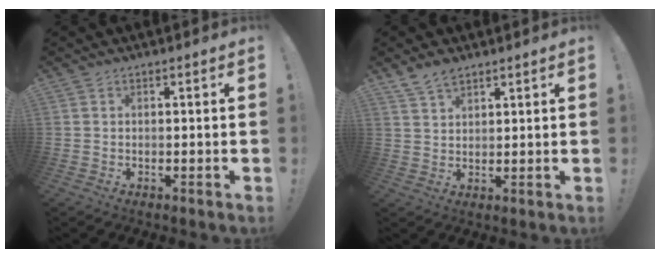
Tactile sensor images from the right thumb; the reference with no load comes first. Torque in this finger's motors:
{"motor_torque": [0.00, 0.01, 0.05, 0.04, 0.00]}